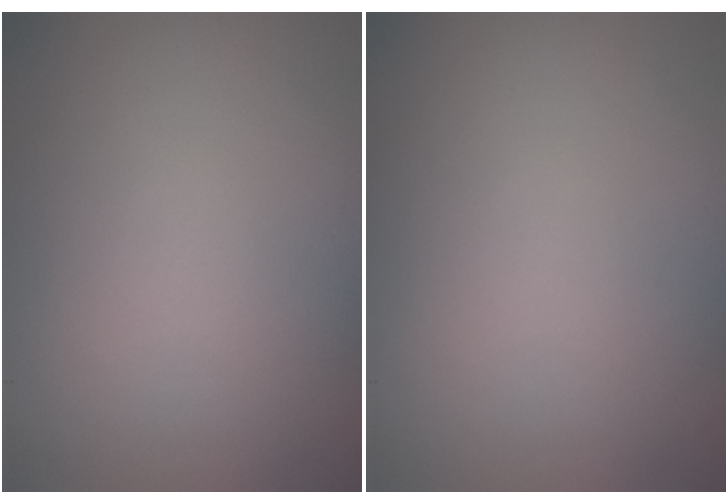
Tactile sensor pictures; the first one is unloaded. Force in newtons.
{"total": 0.0}